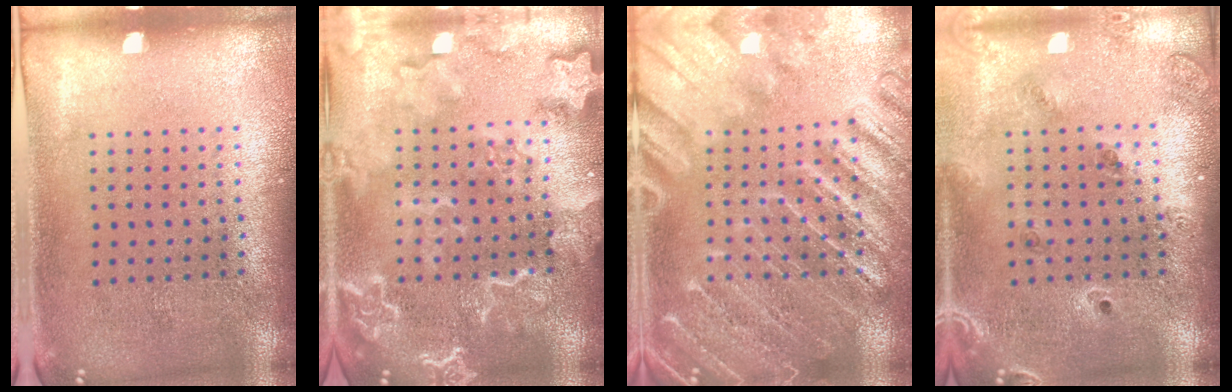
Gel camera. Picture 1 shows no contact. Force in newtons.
{"total": 4.8, "press": 4.7, "slide": 0.7}
{"total": 3.6, "press": 3.6, "slide": 0.7}
{"total": 1.3, "press": 1.3, "slide": 0.5}